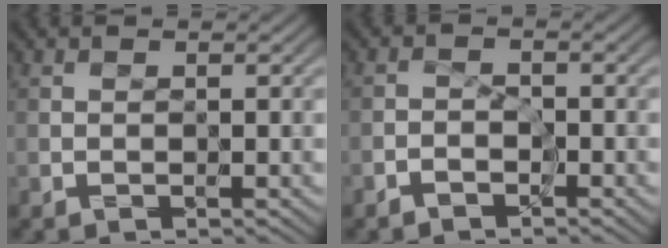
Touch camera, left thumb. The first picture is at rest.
{"total": 1.4, "force": [-1.2, 0.5, 0.5], "torque": [-0.008, 0.006, -0.028]}